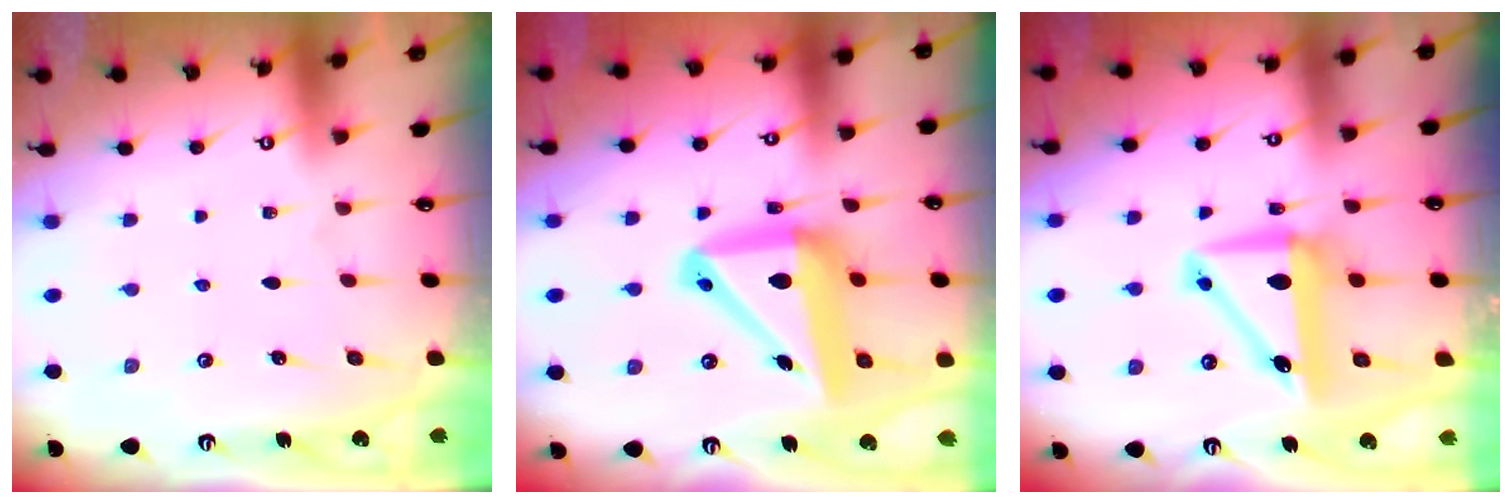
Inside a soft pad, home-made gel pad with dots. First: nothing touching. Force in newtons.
{"total": 15.6, "press": 15.5, "slide": 1.4}
{"total": 9.2, "press": 9.0, "slide": 2.0}